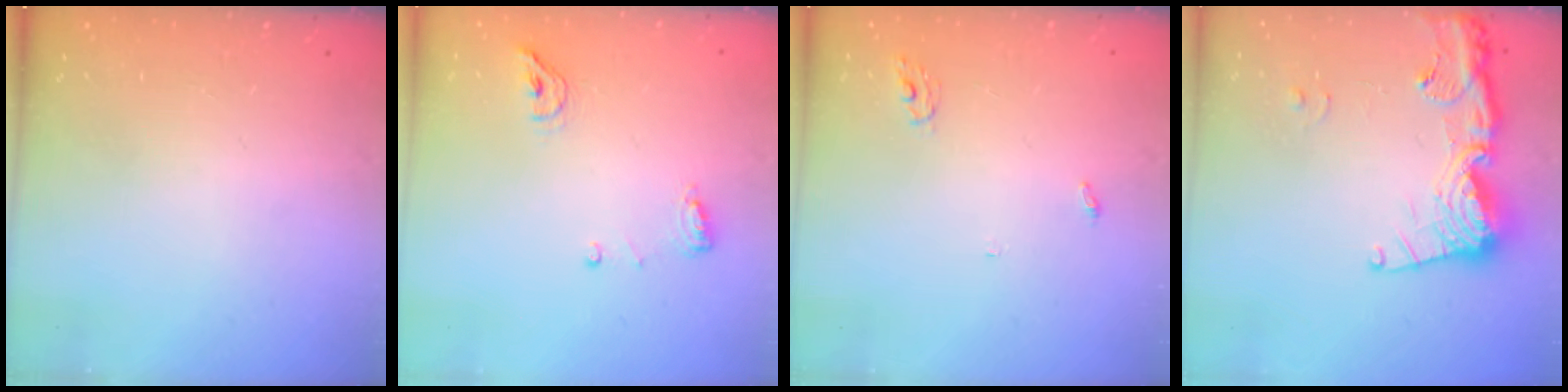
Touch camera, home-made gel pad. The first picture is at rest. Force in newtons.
{"total": 8.1, "press": 7.2, "slide": 3.7}
{"total": 2.8, "press": 2.8, "slide": 0.2}
{"total": 16.6, "press": 16.5, "slide": 1.9}